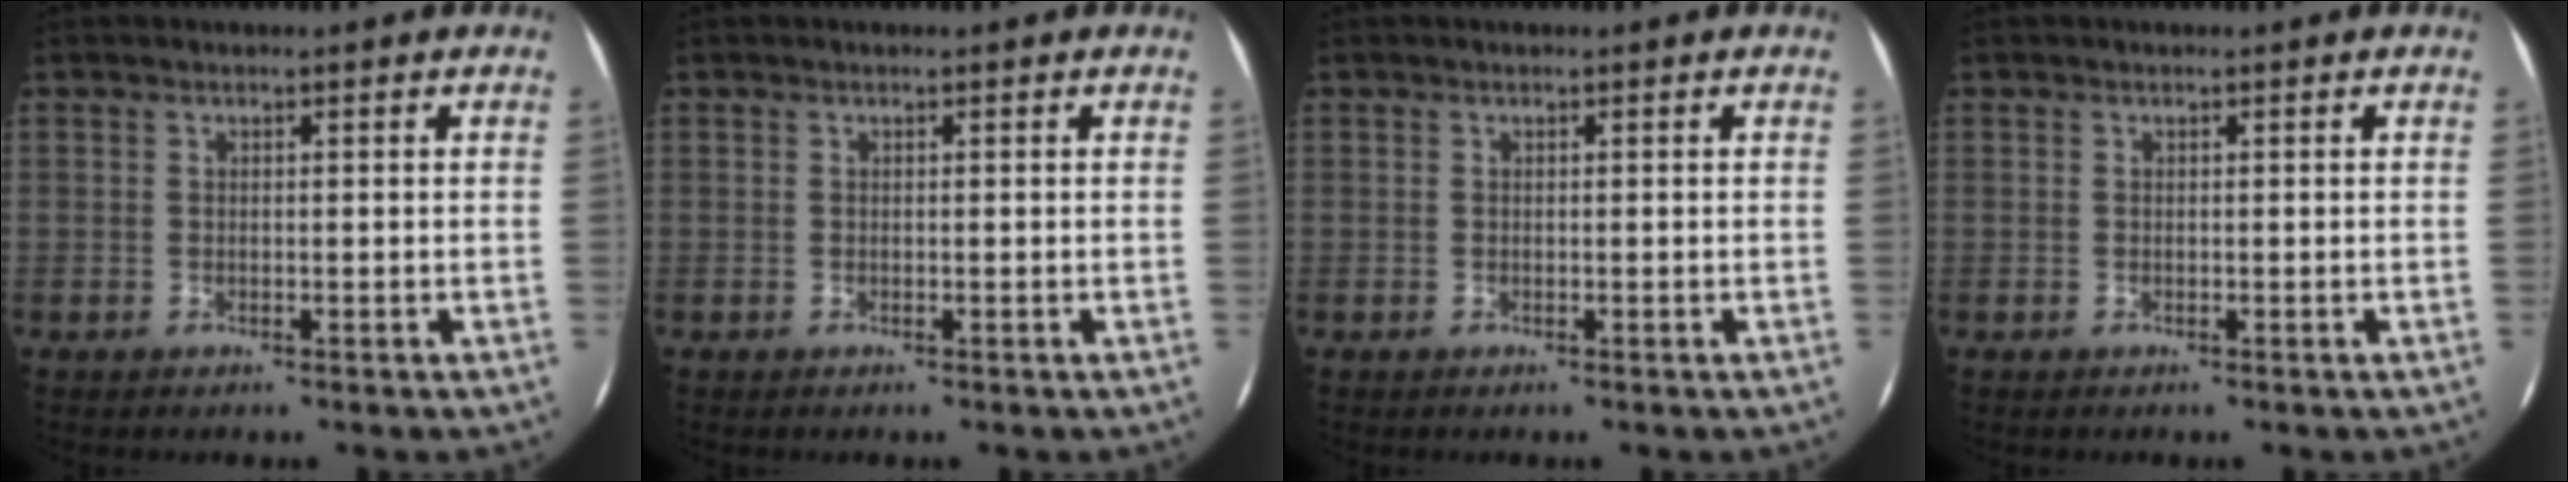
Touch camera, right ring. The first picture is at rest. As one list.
[{"total": 0.0}, {"total": 0.0}, {"total": 0.0}]